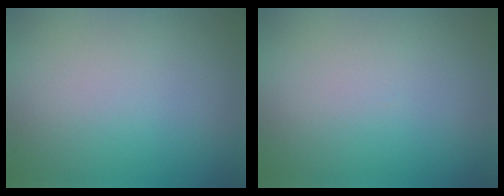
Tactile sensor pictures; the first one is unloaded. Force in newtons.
{"total": 0.0}